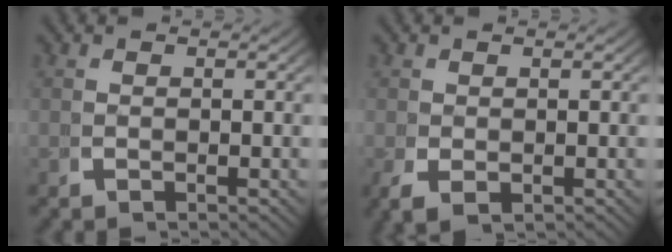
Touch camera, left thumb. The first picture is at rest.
{"total": 1.6, "force": [-0.3, 1.1, 1.1], "torque": [-0.031, -0.016, 0.008]}